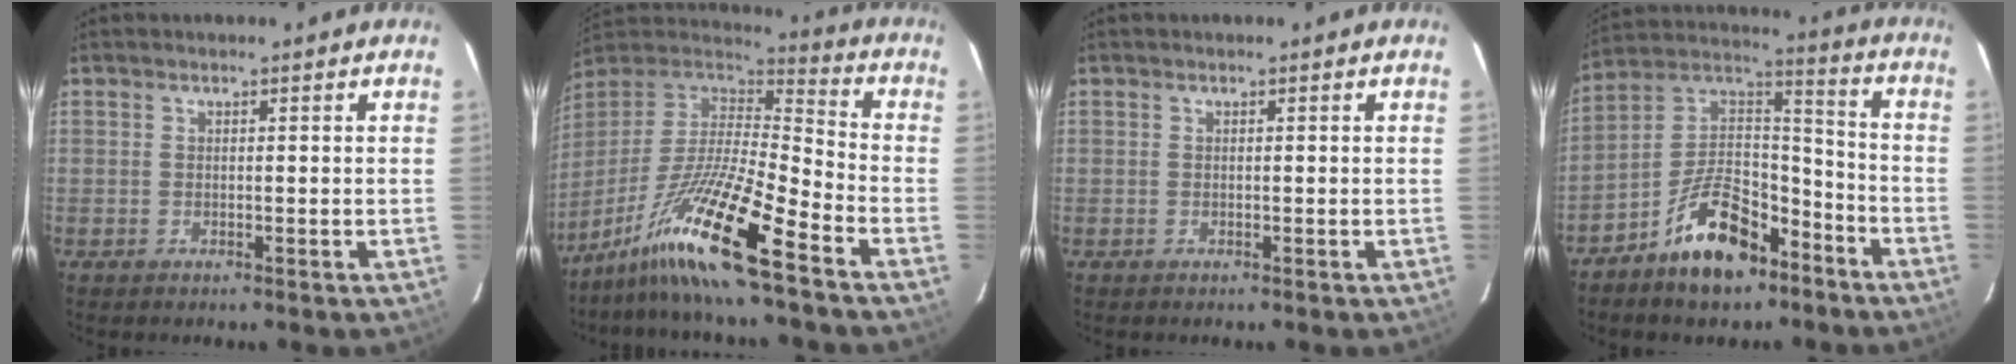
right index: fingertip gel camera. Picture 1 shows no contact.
{"total": 17.3, "force": [-11.9, 0.8, 12.6], "torque": [-0.241, -0.020, -0.227]}
{"total": 0.0}
{"total": 15.6, "force": [-9.6, 7.9, 9.4], "torque": [-0.186, 0.040, -0.156]}